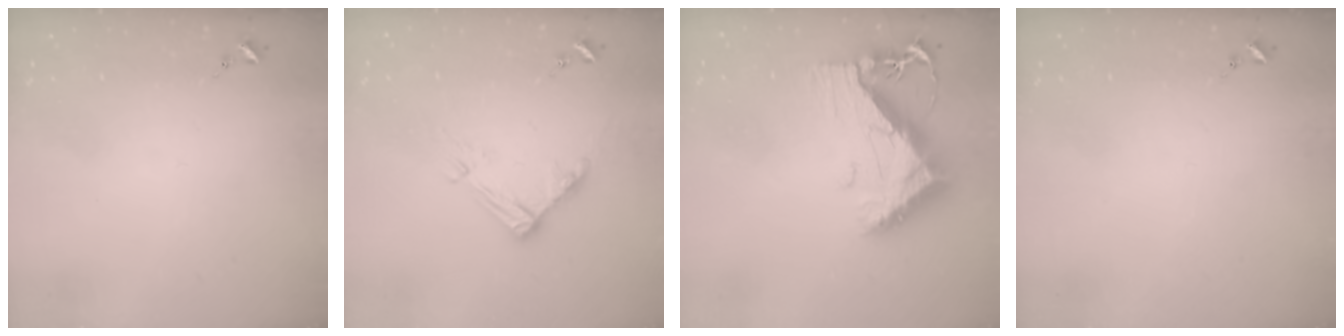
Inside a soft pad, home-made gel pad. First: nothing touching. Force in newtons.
{"total": 9.8, "press": 9.8, "slide": 1.0}
{"total": 12.5, "press": 12.4, "slide": 1.1}
{"total": 0.0}